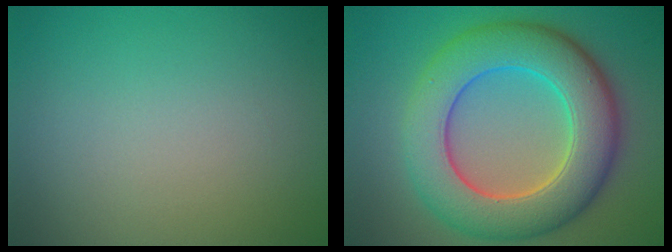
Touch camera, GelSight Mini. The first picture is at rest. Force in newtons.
{"total": 9.8, "press": 9.8, "slide": 0.7}